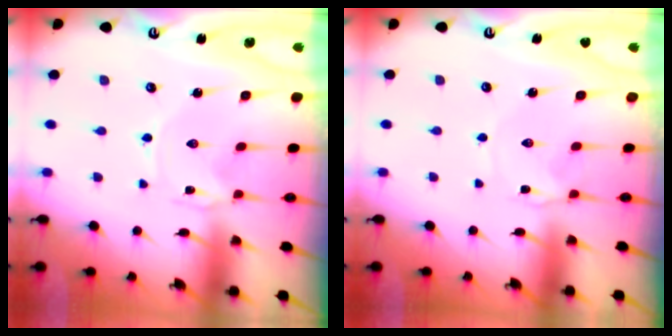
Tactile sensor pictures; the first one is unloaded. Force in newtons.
{"total": 2.7, "press": 2.7, "slide": 0.5}